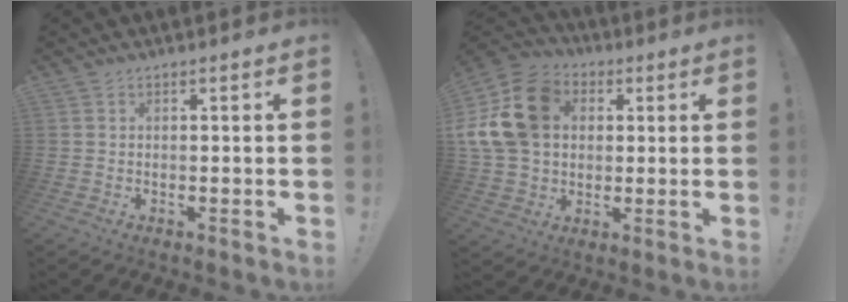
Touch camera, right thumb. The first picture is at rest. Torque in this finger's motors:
{"motor_torque": [1.82, 3.19, 0.24, 0.22, 0.66]}